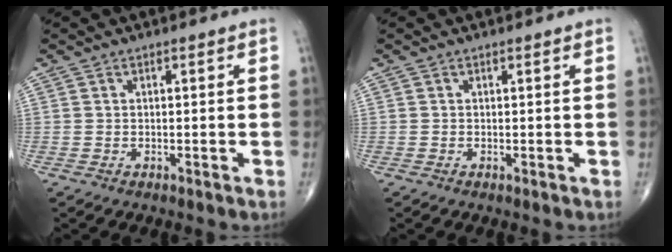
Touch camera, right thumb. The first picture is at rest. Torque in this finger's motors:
{"motor_torque": [0.04, 0.22, -0.09, 0.01, 0.04]}